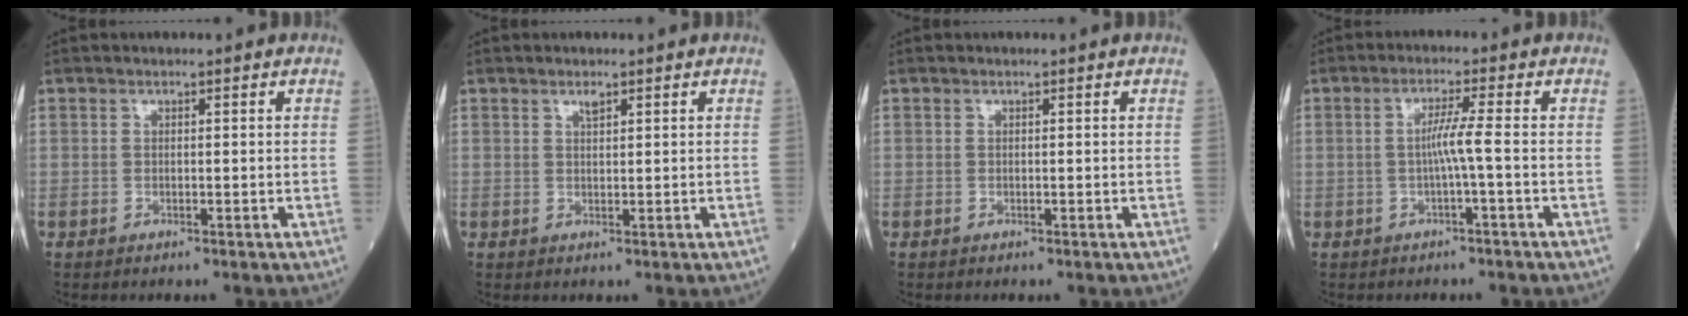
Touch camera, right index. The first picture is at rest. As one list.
[{"total": 1.1, "force": [0.8, 0.3, 0.7], "torque": [-0.015, -0.002, 0.015]}, {"total": 0.0}, {"total": 3.3, "force": [-0.6, -0.8, 3.1], "torque": [-0.056, 0.005, -0.012]}]